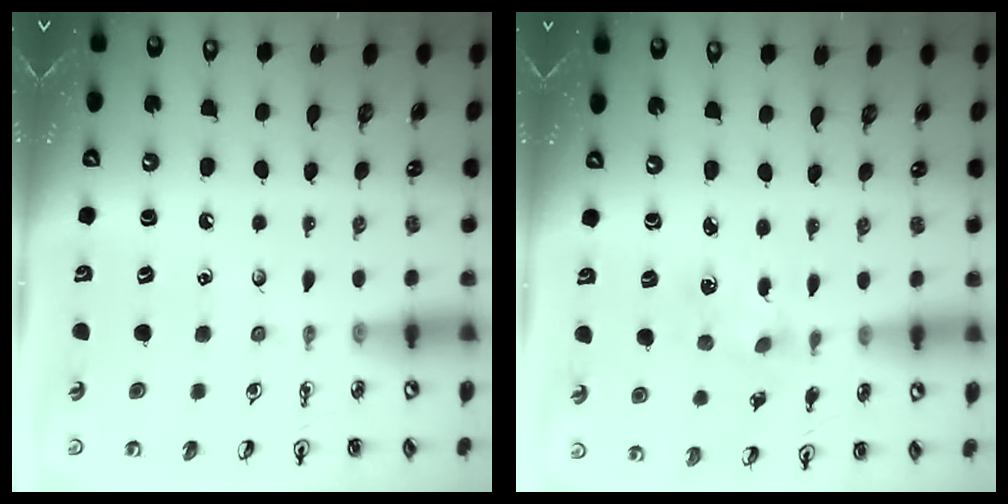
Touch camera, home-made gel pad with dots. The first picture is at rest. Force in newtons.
{"total": 2.5, "press": 2.4, "slide": 0.4}